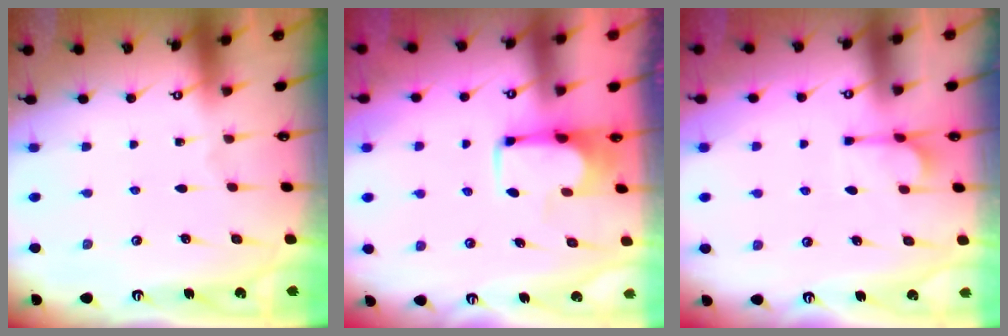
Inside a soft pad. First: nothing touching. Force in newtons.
{"total": 3.1, "press": 3.1, "slide": 0.4}
{"total": 2.2, "press": 1.8, "slide": 1.2}